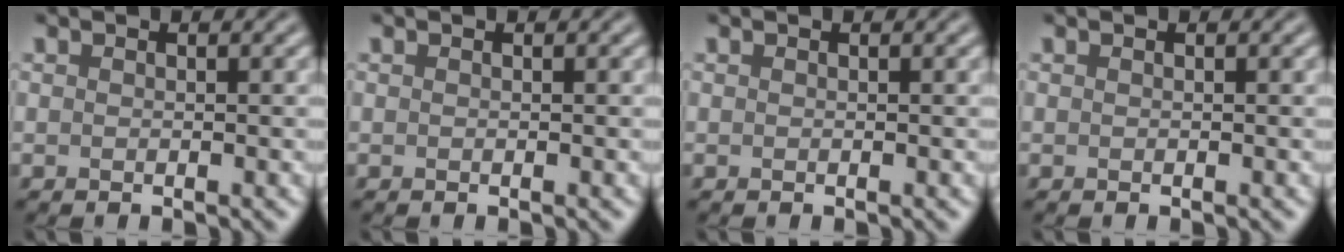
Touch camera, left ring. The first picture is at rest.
{"total": 0.0}
{"total": 0.0}
{"total": 0.0}